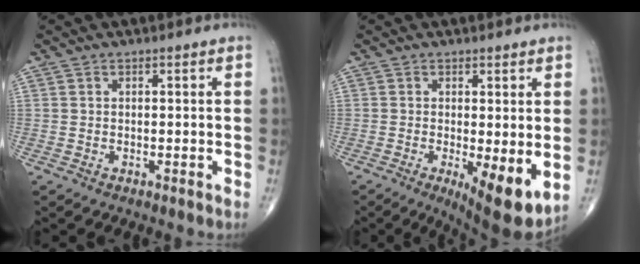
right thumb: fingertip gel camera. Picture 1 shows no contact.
{"total": 9.3, "force": [-1.6, 2.8, 8.7], "torque": [-0.128, -0.026, -0.020]}